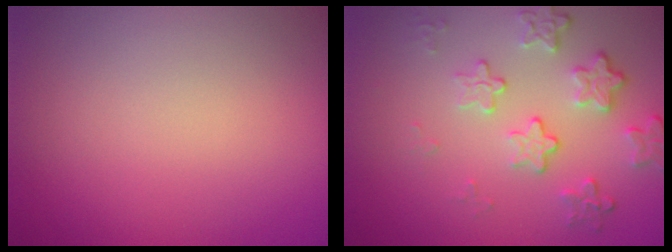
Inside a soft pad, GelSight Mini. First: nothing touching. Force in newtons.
{"total": 4.3, "press": 3.1, "slide": 2.9}